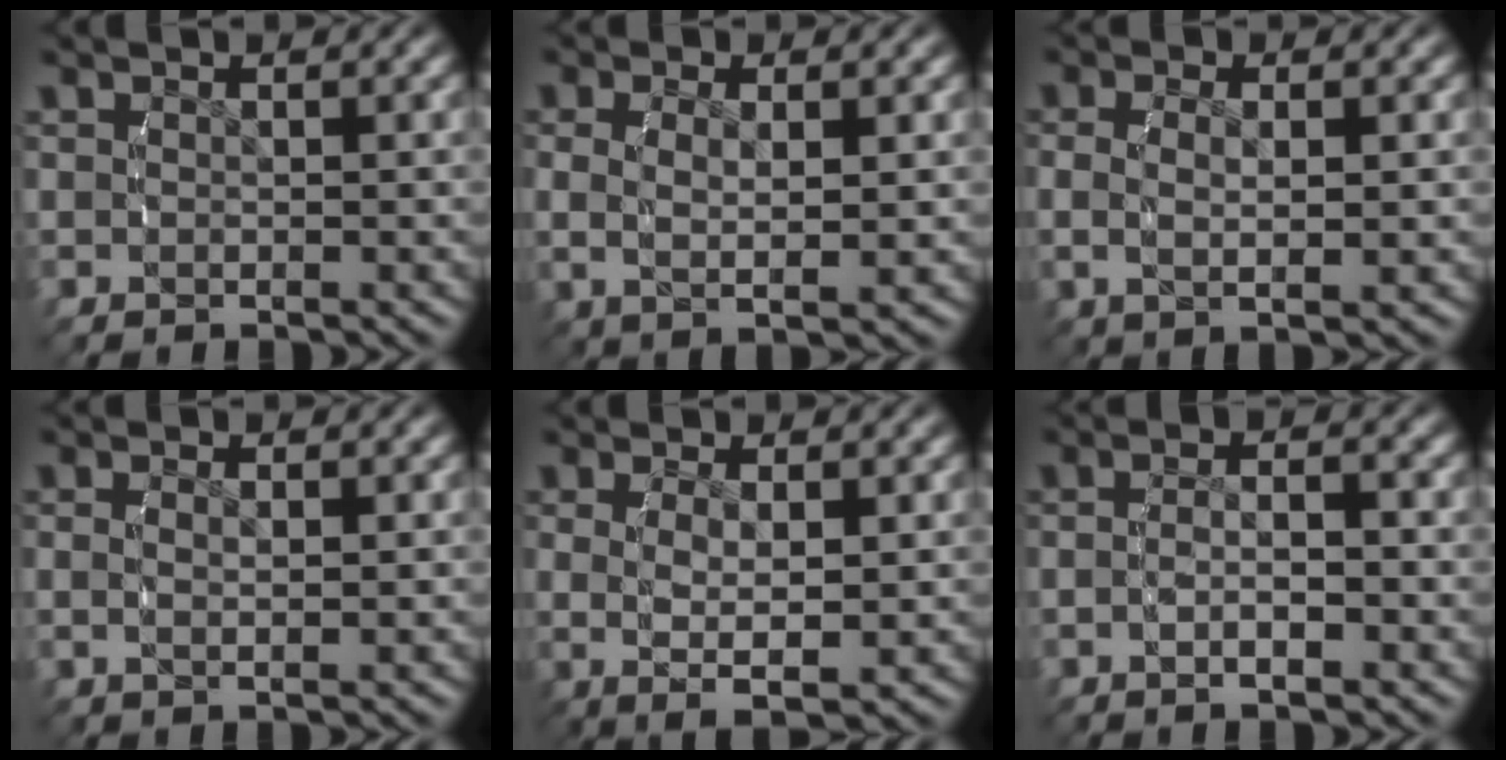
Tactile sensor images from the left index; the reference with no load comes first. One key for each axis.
{"total": 3.9, "fx": 0.6, "fy": 1.6, "fz": 3.5, "tx": -0.072, "ty": 0.000, "tz": 0.017}
{"total": 3.4, "fx": 0.4, "fy": 1.1, "fz": 3.2, "tx": -0.065, "ty": -0.001, "tz": 0.012}
{"total": 1.6, "fx": 0.2, "fy": 0.1, "fz": 1.6, "tx": -0.035, "ty": -0.003, "tz": 0.008}
{"total": 4.7, "fx": -0.1, "fy": 1.8, "fz": 4.4, "tx": -0.086, "ty": -0.011, "tz": 0.010}
{"total": 3.0, "fx": -0.9, "fy": 0.4, "fz": 2.8, "tx": -0.054, "ty": 0.006, "tz": -0.015}